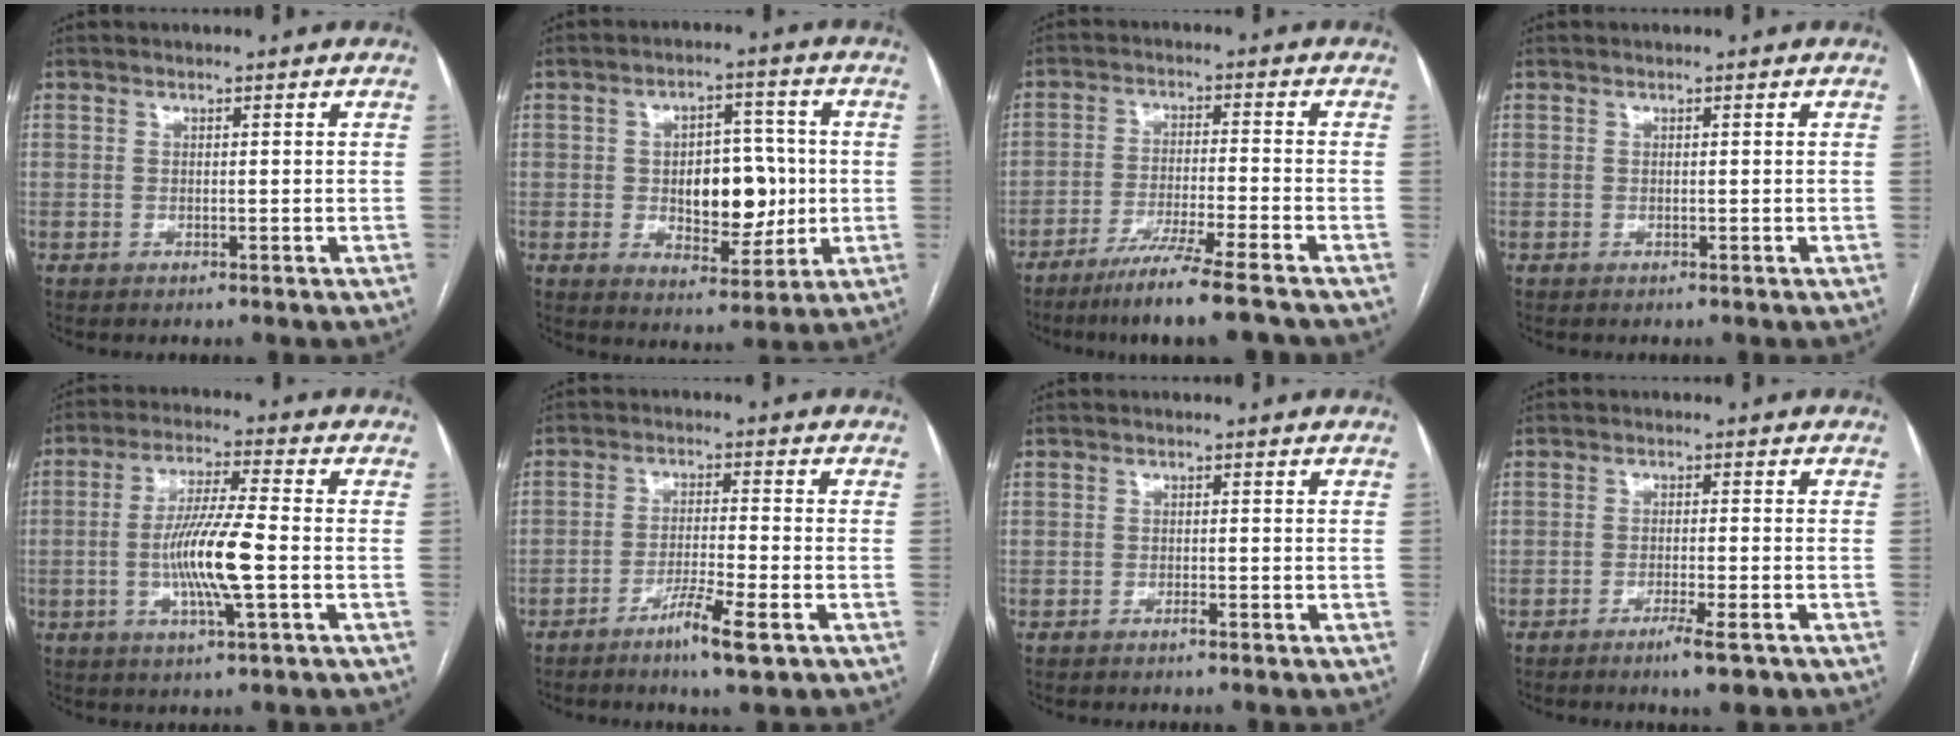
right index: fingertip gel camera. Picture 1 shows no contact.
{"total": 10.2, "force": [-0.3, 5.6, 8.6], "torque": [-0.121, 0.012, 0.005]}
{"total": 9.9, "force": [-7.8, -0.7, 6.0], "torque": [-0.095, -0.029, -0.130]}
{"total": 0.0}
{"total": 10.5, "force": [-2.0, 0.4, 10.3], "torque": [-0.199, -0.006, -0.041]}
{"total": 6.5, "force": [-3.7, 0.1, 5.3], "torque": [-0.096, -0.010, -0.066]}
{"total": 0.5, "force": [-0.4, 0.1, 0.3], "torque": [-0.004, 0.001, -0.006]}
{"total": 4.2, "force": [-2.7, 0.0, 3.3], "torque": [-0.051, -0.008, -0.043]}